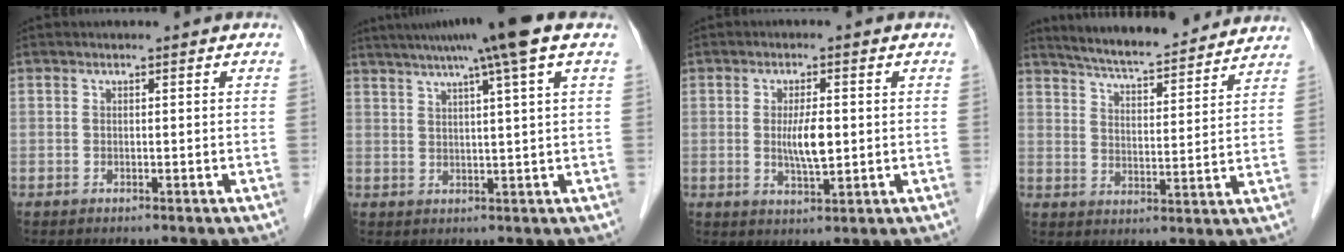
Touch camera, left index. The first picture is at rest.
{"total": 11.2, "force": [7.5, -1.4, 8.2], "torque": [-0.132, 0.024, 0.099]}
{"total": 4.7, "force": [0.0, 1.0, 4.6], "torque": [-0.088, -0.006, 0.001]}
{"total": 16.8, "force": [15.6, 2.1, 6.0], "torque": [-0.093, 0.009, 0.218]}